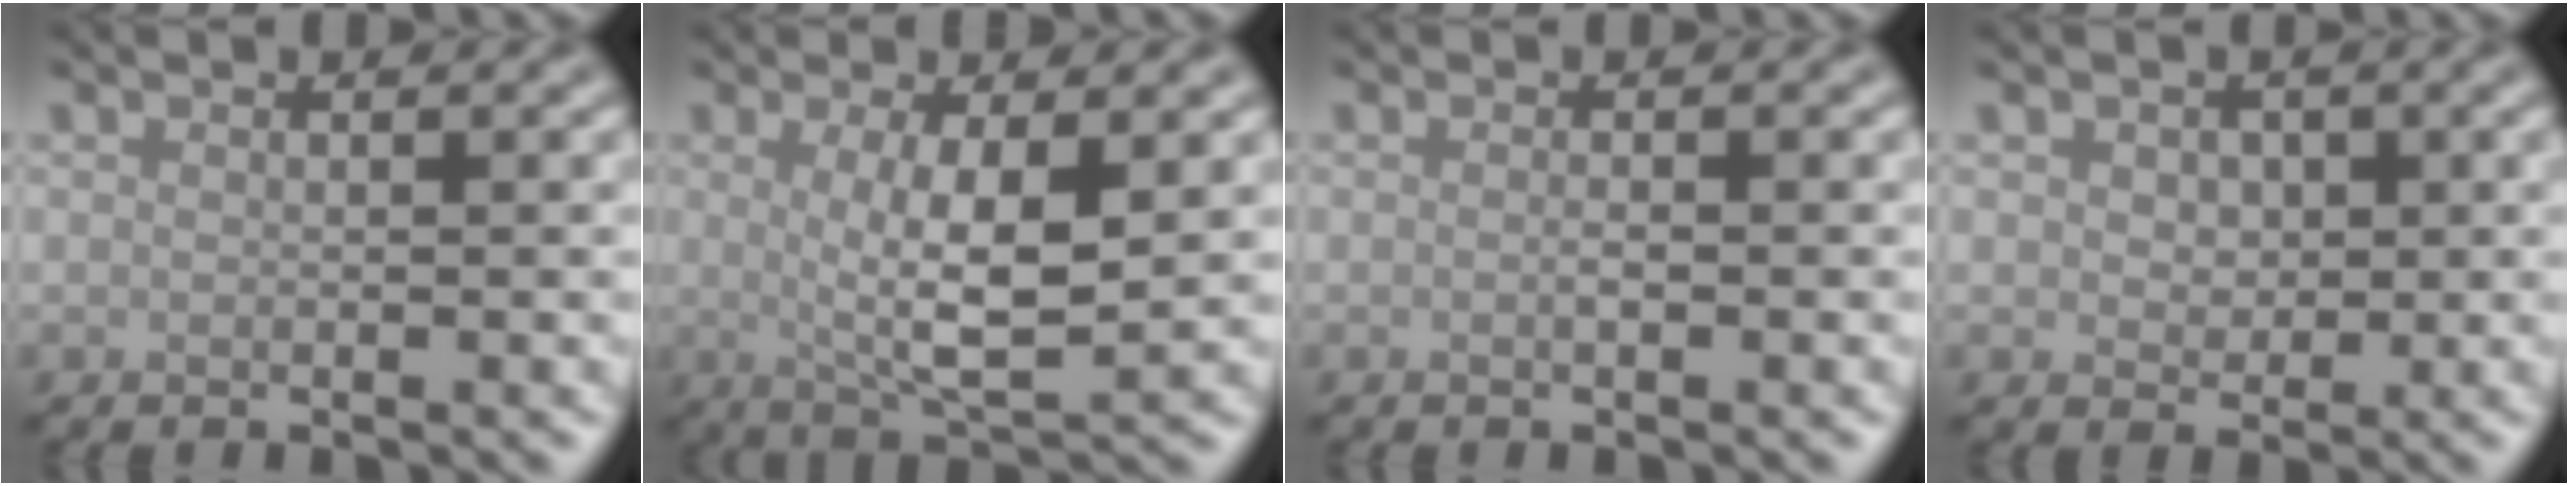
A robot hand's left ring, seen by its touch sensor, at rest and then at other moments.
{"total": 5.4, "force": [0.6, 1.4, 5.1], "torque": [-0.093, -0.009, 0.016]}
{"total": 0.6, "force": [-0.1, 0.1, 0.6], "torque": [-0.011, -0.001, -0.002]}
{"total": 2.0, "force": [0.5, 1.7, 1.1], "torque": [-0.023, -0.002, 0.002]}